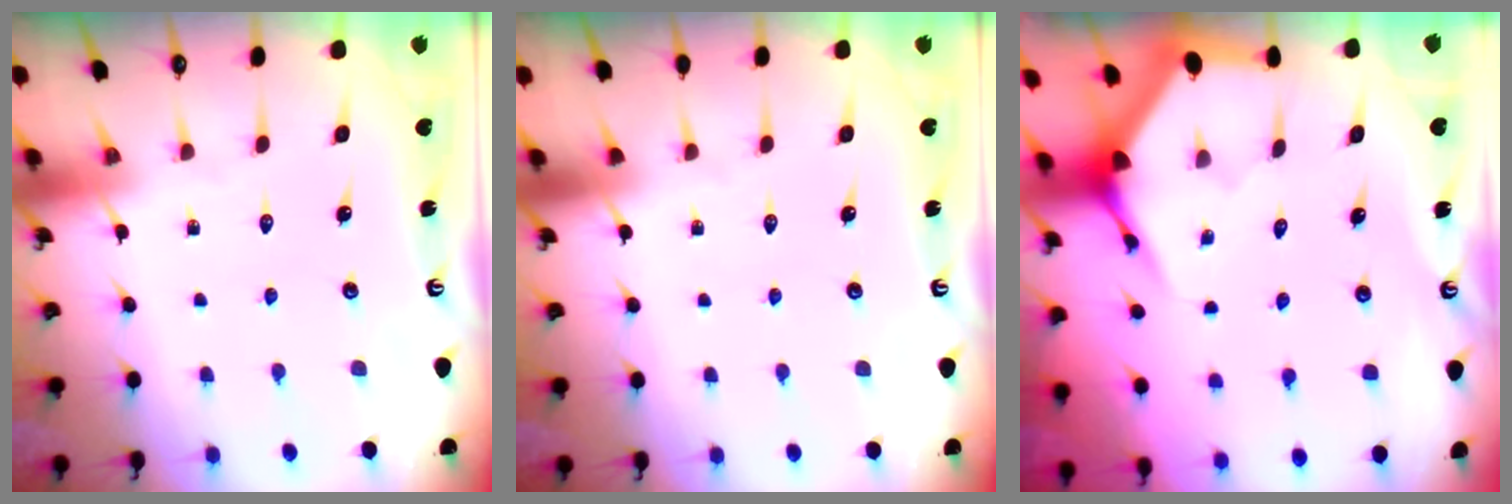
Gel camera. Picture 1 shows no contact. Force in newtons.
{"total": 0.0}
{"total": 3.7, "press": 3.7, "slide": 0.4}